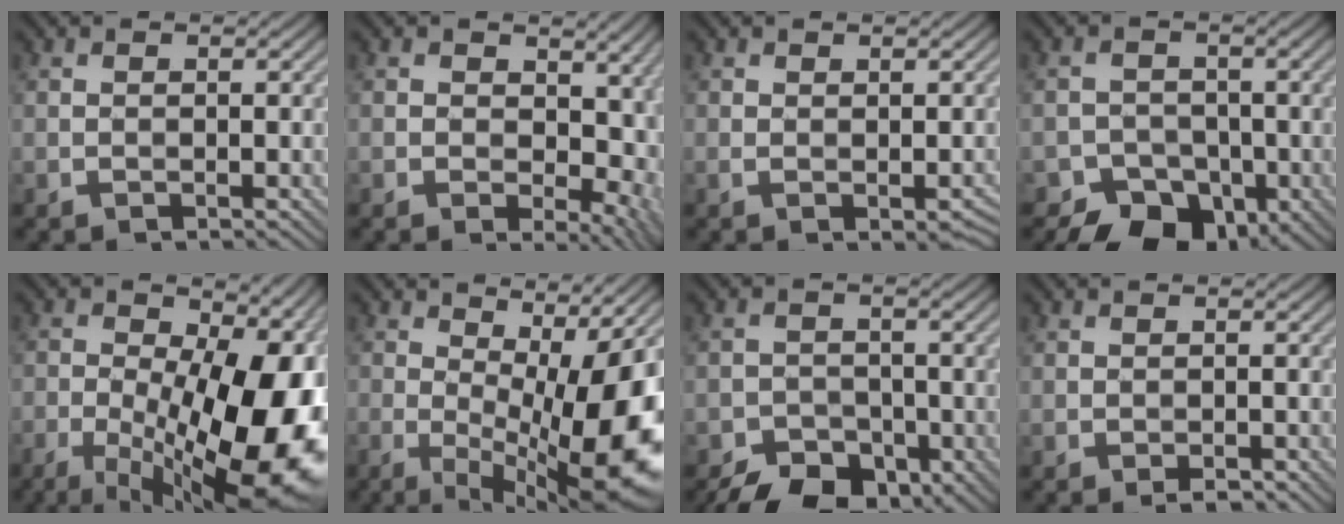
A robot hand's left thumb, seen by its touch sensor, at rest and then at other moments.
{"total": 9.8, "force": [-0.2, 6.4, 7.4], "torque": [-0.087, -0.017, 0.011]}
{"total": 1.2, "force": [-0.1, 0.7, 1.0], "torque": [-0.014, -0.002, 0.002]}
{"total": 7.1, "force": [-4.5, 4.8, 2.6], "torque": [-0.028, -0.003, -0.076]}
{"total": 20.2, "force": [-5.6, 9.3, 17.0], "torque": [-0.233, -0.026, -0.076]}
{"total": 16.3, "force": [-2.0, 5.9, 15.0], "torque": [-0.210, -0.005, -0.021]}
{"total": 7.3, "force": [-5.4, 3.9, 3.0], "torque": [-0.045, -0.005, -0.092]}
{"total": 0.9, "force": [-0.7, 0.2, 0.6], "torque": [-0.009, 0.004, -0.009]}